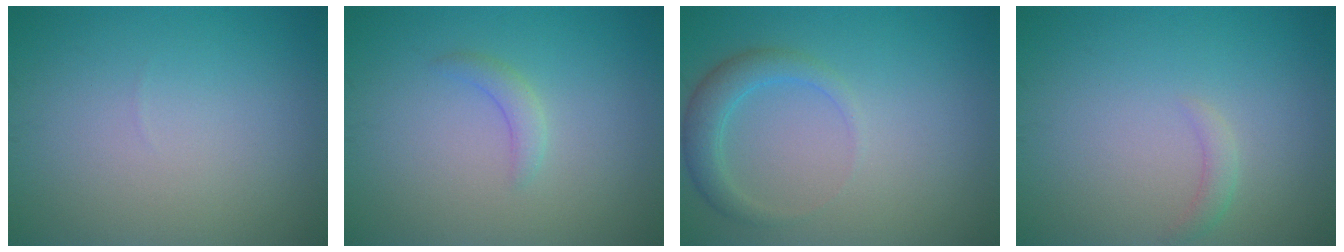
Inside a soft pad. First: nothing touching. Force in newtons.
{"total": 1.4, "press": 1.4, "slide": 0.1}
{"total": 2.6, "press": 2.6, "slide": 0.0}
{"total": 1.1, "press": 1.1, "slide": 0.2}